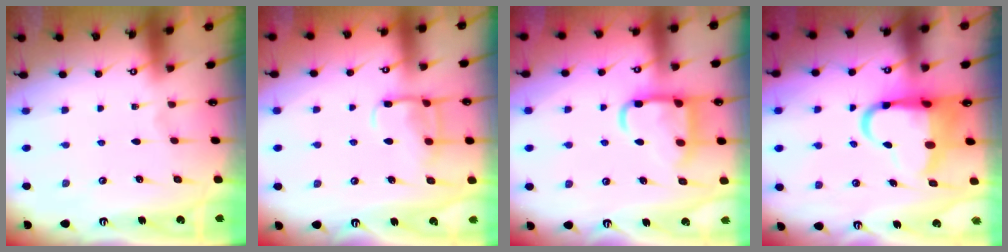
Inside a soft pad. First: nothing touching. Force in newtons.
{"total": 12.2, "press": 12.2, "slide": 1.2}
{"total": 13.6, "press": 13.5, "slide": 1.5}
{"total": 9.2, "press": 9.0, "slide": 1.9}